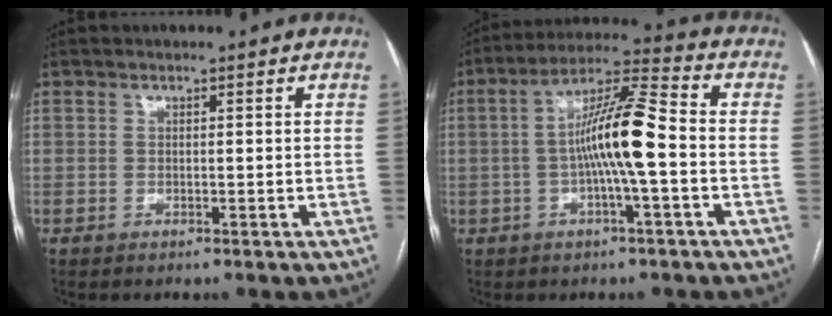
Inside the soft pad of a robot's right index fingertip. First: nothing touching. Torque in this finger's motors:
{"motor_torque": [1.37, -0.77, 0.95, 0.21]}